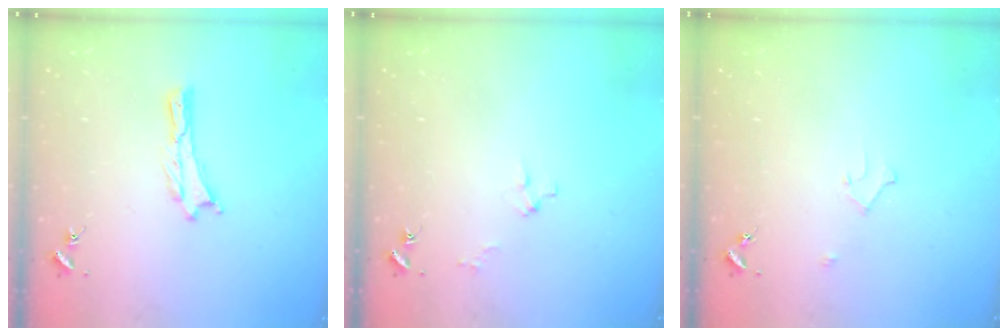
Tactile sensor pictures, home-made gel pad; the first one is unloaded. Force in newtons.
{"total": 2.0, "press": 2.0, "slide": 0.1}
{"total": 2.2, "press": 2.2, "slide": 0.2}